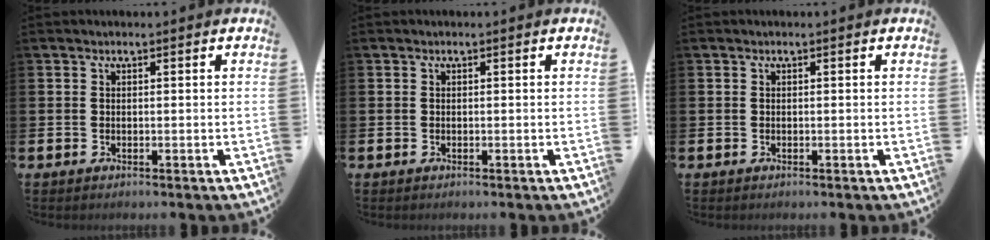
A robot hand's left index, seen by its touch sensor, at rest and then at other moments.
{"total": 0.0}
{"total": 0.0}